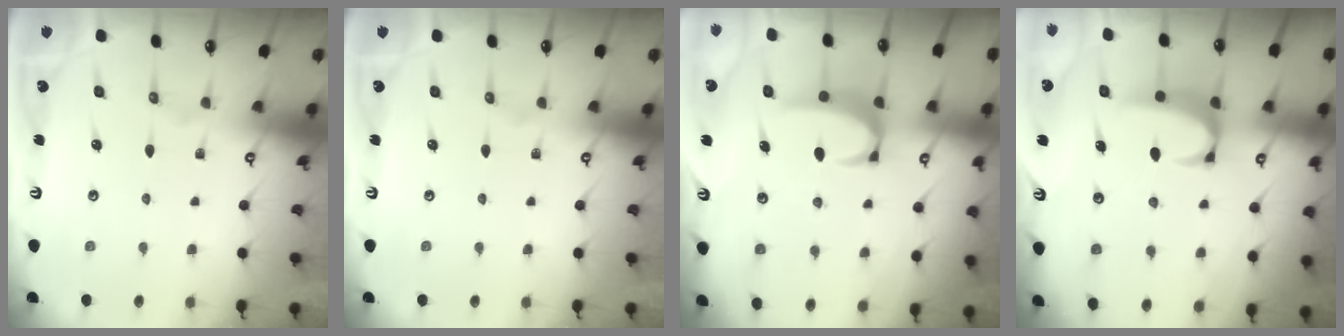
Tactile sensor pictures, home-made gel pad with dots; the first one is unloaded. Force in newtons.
{"total": 0.0}
{"total": 3.3, "press": 3.3, "slide": 0.3}
{"total": 2.0, "press": 1.9, "slide": 0.7}